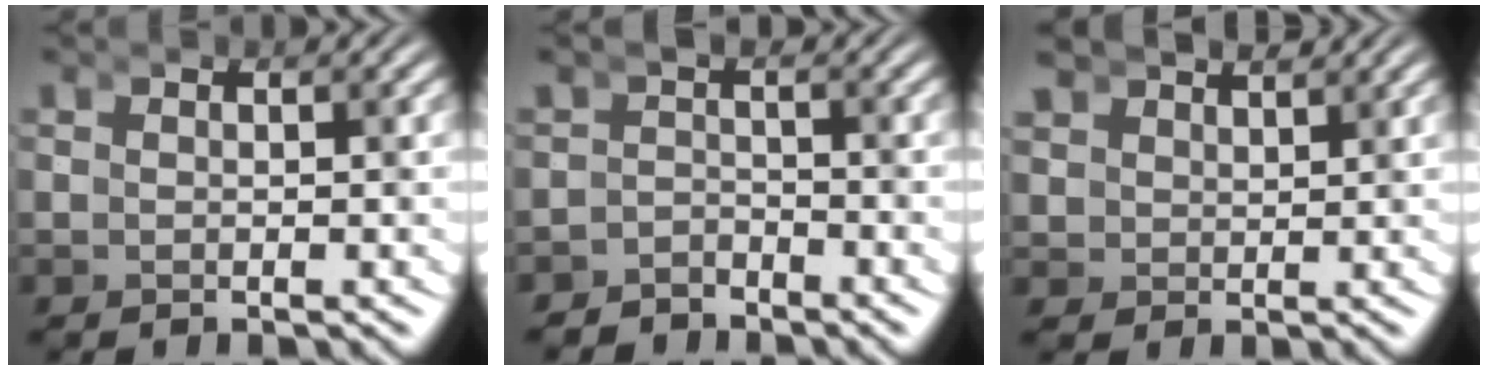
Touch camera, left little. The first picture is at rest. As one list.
[{"total": 3.2, "force": [-2.9, -0.2, -1.4], "torque": [0.023, -0.008, -0.054]}, {"total": 2.4, "force": [2.2, 1.0, 0.2], "torque": [-0.023, -0.010, 0.049]}]